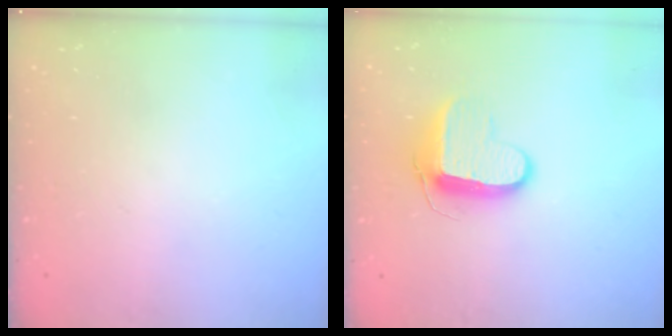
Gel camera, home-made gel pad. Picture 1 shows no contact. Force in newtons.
{"total": 10.0, "press": 10.0, "slide": 0.2}